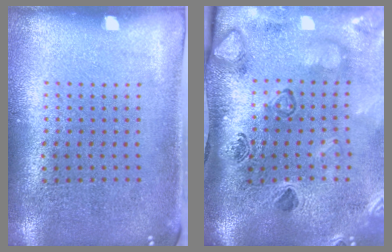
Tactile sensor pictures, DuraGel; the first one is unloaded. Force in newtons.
{"total": 2.8, "press": 2.3, "slide": 1.6}